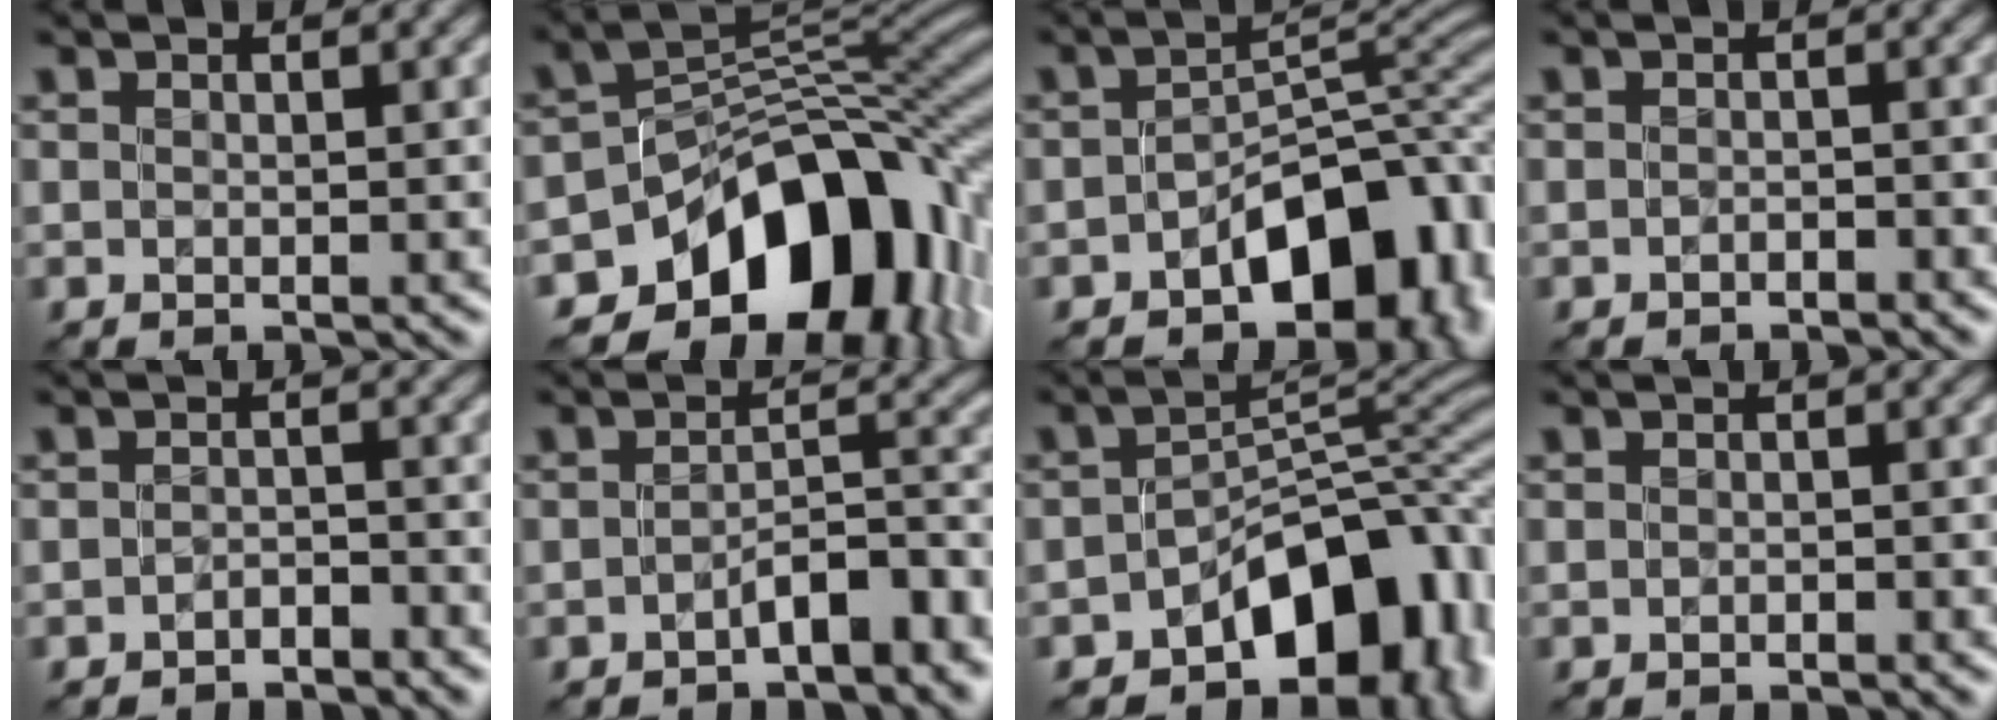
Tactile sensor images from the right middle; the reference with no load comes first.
{"total": 12.7, "force": [-5.8, 8.3, 7.6], "torque": [-0.095, 0.001, -0.103]}
{"total": 10.2, "force": [-4.0, 6.0, 7.2], "torque": [-0.086, -0.002, -0.061]}
{"total": 0.6, "force": [-0.5, 0.2, 0.2], "torque": [-0.004, 0.001, -0.008]}
{"total": 1.2, "force": [-1.1, 0.3, 0.3], "torque": [-0.006, 0.004, -0.022]}
{"total": 4.0, "force": [-2.3, 1.4, 3.0], "torque": [-0.042, 0.012, -0.037]}
{"total": 11.3, "force": [-4.9, 6.5, 7.8], "torque": [-0.093, -0.005, -0.077]}
{"total": 0.0}